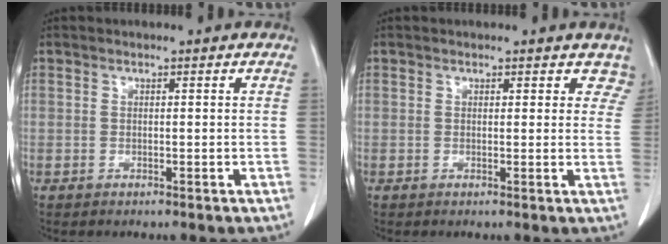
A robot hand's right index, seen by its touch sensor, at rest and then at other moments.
{"total": 3.6, "force": [3.0, 1.8, 0.6], "torque": [0.024, -0.006, 0.012]}